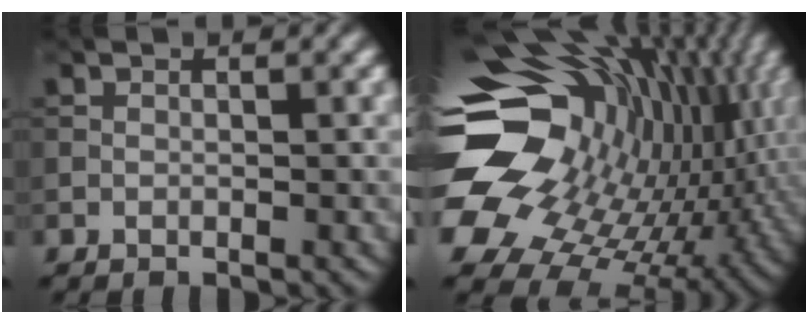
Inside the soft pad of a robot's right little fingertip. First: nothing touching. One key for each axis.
{"total": 19.3, "fx": 1.6, "fy": 14.4, "fz": 12.8, "tx": -0.243, "ty": -0.027, "tz": 0.055}